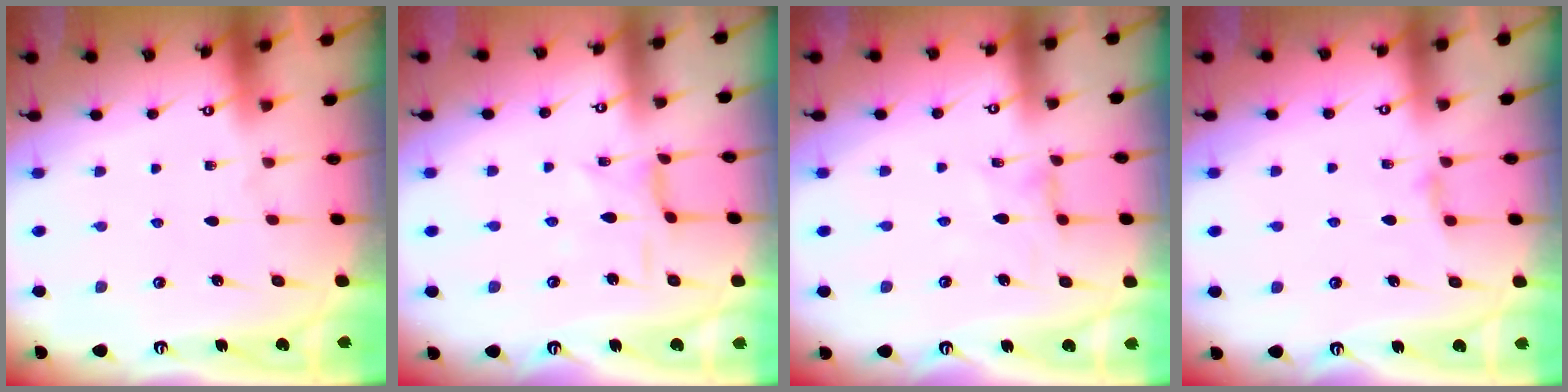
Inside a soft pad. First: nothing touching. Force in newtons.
{"total": 1.5, "press": 1.5, "slide": 0.1}
{"total": 0.9, "press": 0.9, "slide": 0.3}
{"total": 2.4, "press": 2.4, "slide": 0.5}